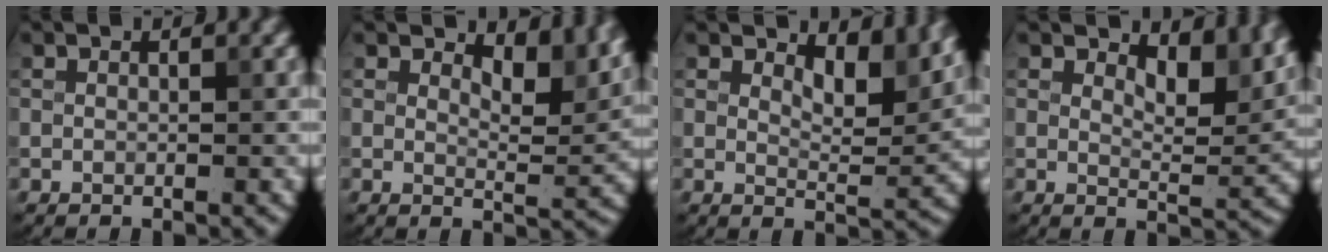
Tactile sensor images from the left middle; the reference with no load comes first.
{"total": 4.9, "force": [3.4, 1.9, 3.0], "torque": [-0.044, -0.007, 0.043]}
{"total": 4.8, "force": [3.2, 1.9, 3.0], "torque": [-0.047, -0.009, 0.042]}
{"total": 5.1, "force": [3.4, 2.1, 3.2], "torque": [-0.047, -0.009, 0.045]}